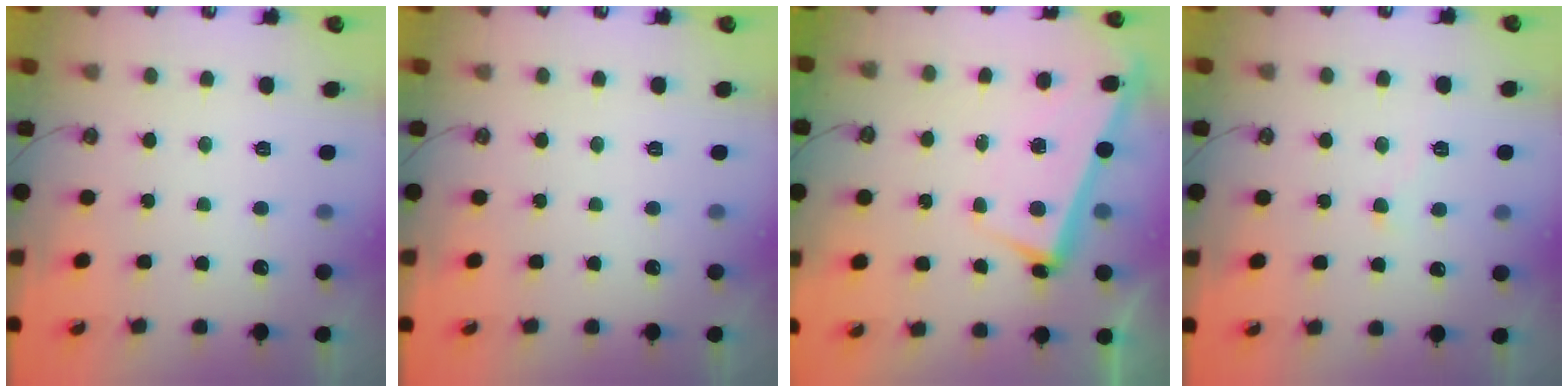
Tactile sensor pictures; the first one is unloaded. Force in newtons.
{"total": 0.0}
{"total": 2.6, "press": 2.5, "slide": 0.7}
{"total": 2.9, "press": 2.9, "slide": 0.5}